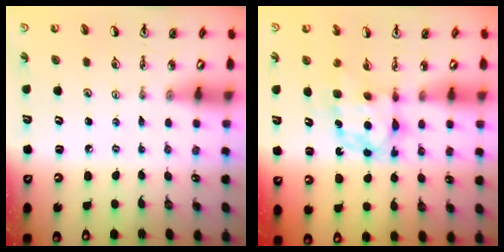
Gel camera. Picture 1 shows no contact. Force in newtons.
{"total": 6.2, "press": 6.2, "slide": 0.5}